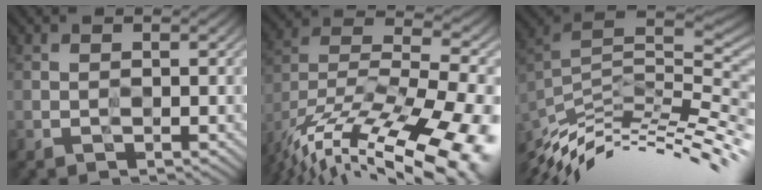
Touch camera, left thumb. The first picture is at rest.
{"total": 19.1, "force": [-14.4, 5.6, 11.3], "torque": [-0.166, -0.006, -0.200]}
{"total": 11.5, "force": [-4.6, 3.1, 10.1], "torque": [-0.191, 0.010, -0.089]}